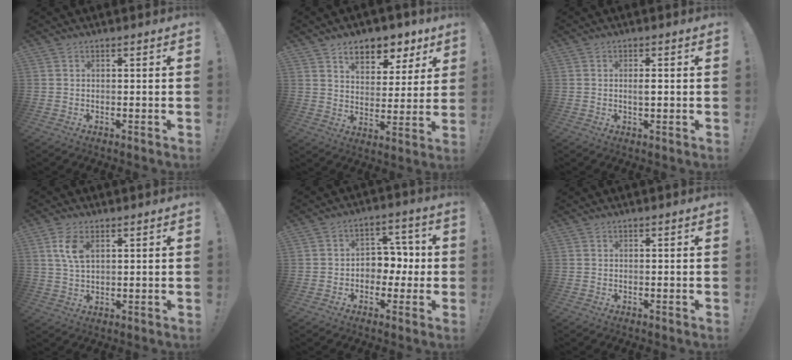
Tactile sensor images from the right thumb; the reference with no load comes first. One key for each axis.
{"total": 9.4, "fx": 6.4, "fy": 5.7, "fz": 3.9, "tx": -0.050, "ty": -0.046, "tz": 0.116}
{"total": 2.0, "fx": -0.2, "fy": 0.7, "fz": 1.9, "tx": -0.032, "ty": 0.001, "tz": -0.005}
{"total": 6.6, "fx": 2.6, "fy": 3.5, "fz": 5.0, "tx": -0.094, "ty": -0.006, "tz": 0.046}
{"total": 8.4, "fx": -0.9, "fy": 7.5, "fz": 3.8, "tx": -0.049, "ty": 0.017, "tz": -0.009}
{"total": 0.0}